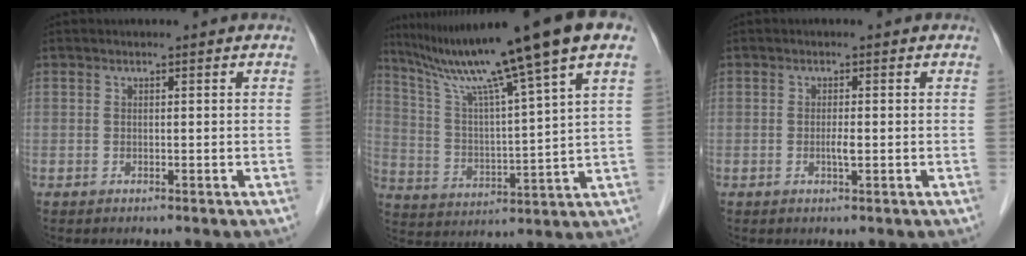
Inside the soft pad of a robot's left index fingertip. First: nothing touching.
{"total": 19.4, "force": [13.5, -1.4, 13.9], "torque": [-0.226, 0.015, 0.214]}
{"total": 1.4, "force": [-0.3, 0.1, 1.4], "torque": [-0.028, -0.001, -0.005]}